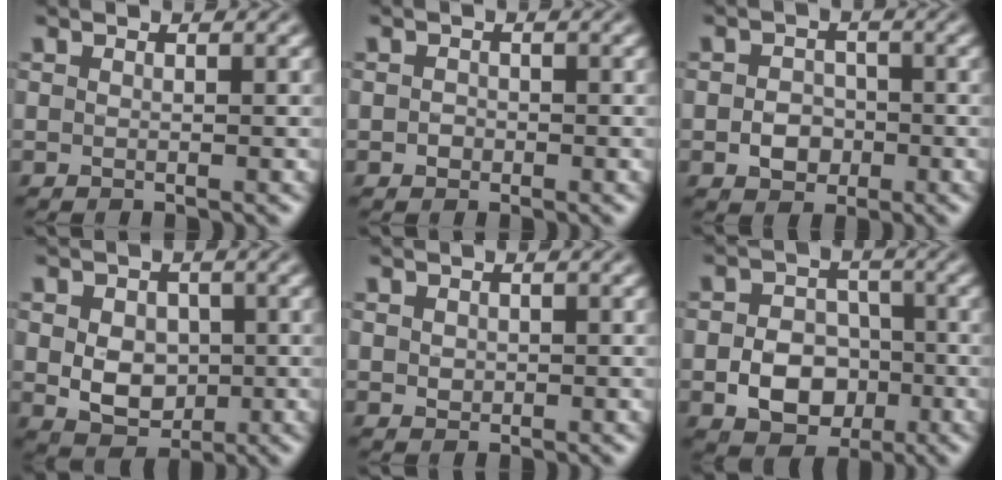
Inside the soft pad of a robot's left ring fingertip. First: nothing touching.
{"total": 0.9, "force": [-0.2, 0.8, 0.3], "torque": [-0.004, -0.004, -0.006]}
{"total": 2.7, "force": [-0.8, 2.2, 1.4], "torque": [-0.019, -0.001, -0.019]}
{"total": 4.8, "force": [0.0, 3.7, 3.1], "torque": [-0.047, -0.007, 0.003]}
{"total": 0.9, "force": [0.2, 0.8, 0.3], "torque": [-0.006, -0.002, 0.006]}
{"total": 5.4, "force": [-1.6, 4.1, 3.1], "torque": [-0.046, -0.003, -0.028]}